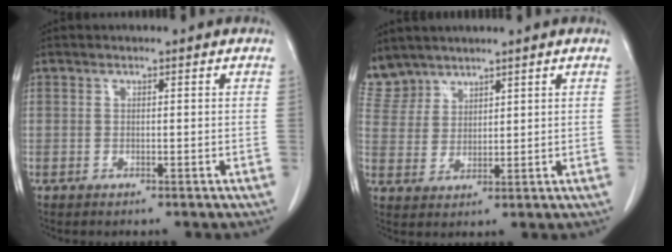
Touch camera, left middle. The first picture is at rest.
{"total": 5.9, "force": [5.3, 2.5, -0.3], "torque": [0.004, 0.003, 0.118]}